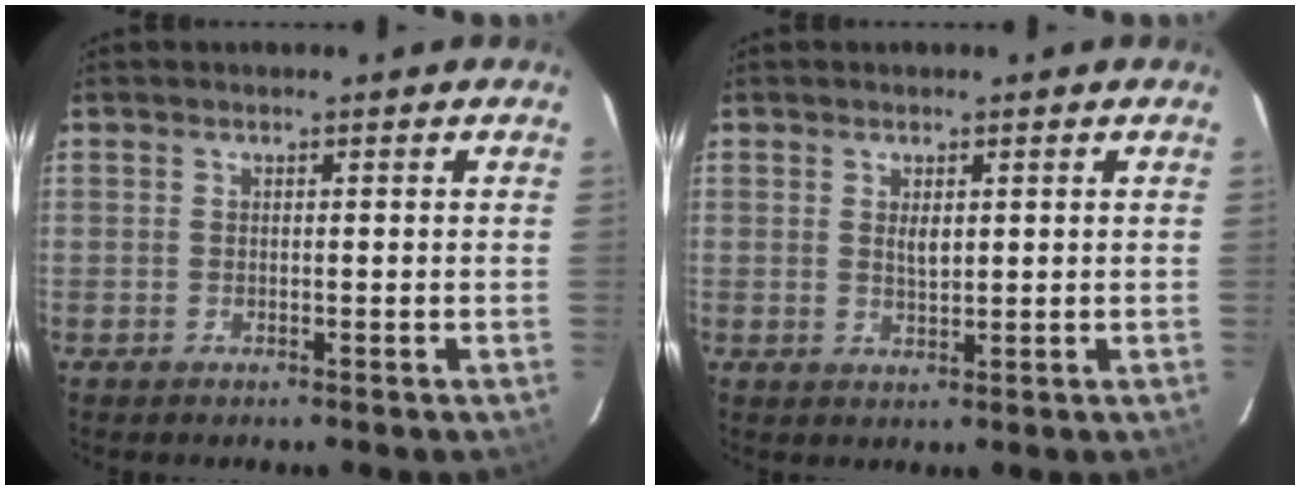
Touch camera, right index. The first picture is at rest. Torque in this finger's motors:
{"motor_torque": [0.33, 0.17, 0.27, 0.05]}